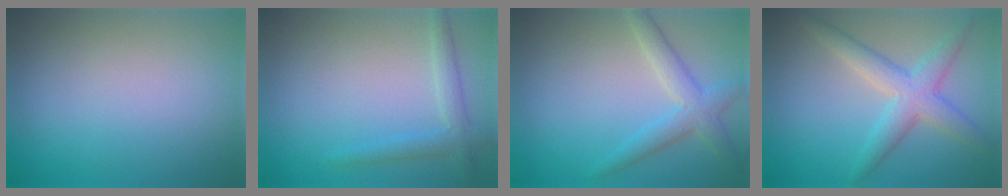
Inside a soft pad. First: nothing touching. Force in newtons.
{"total": 2.3, "press": 2.3, "slide": 0.1}
{"total": 3.3, "press": 3.2, "slide": 0.3}
{"total": 4.3, "press": 4.3, "slide": 0.3}